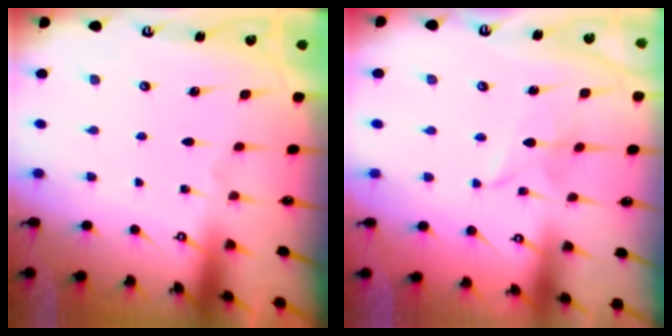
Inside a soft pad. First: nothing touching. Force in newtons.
{"total": 3.0, "press": 3.0, "slide": 0.2}